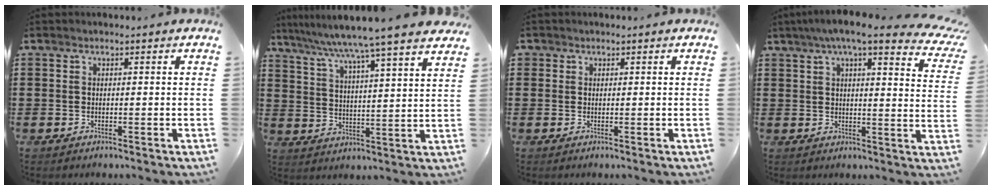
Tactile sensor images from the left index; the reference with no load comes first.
{"total": 6.9, "force": [6.0, -1.6, 3.1], "torque": [-0.084, -0.044, 0.094]}
{"total": 0.7, "force": [0.4, 0.6, 0.1], "torque": [-0.004, 0.004, 0.007]}
{"total": 7.5, "force": [6.0, 0.3, 4.4], "torque": [-0.091, -0.023, 0.099]}